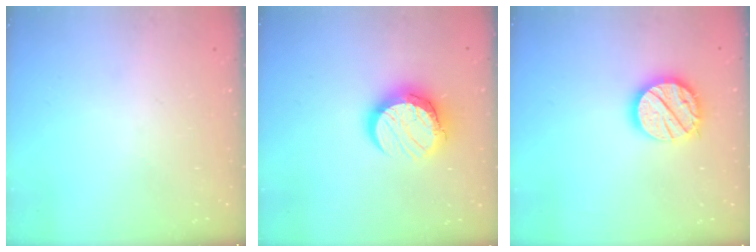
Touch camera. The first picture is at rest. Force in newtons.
{"total": 12.3, "press": 12.3, "slide": 0.9}
{"total": 16.3, "press": 16.3, "slide": 1.1}